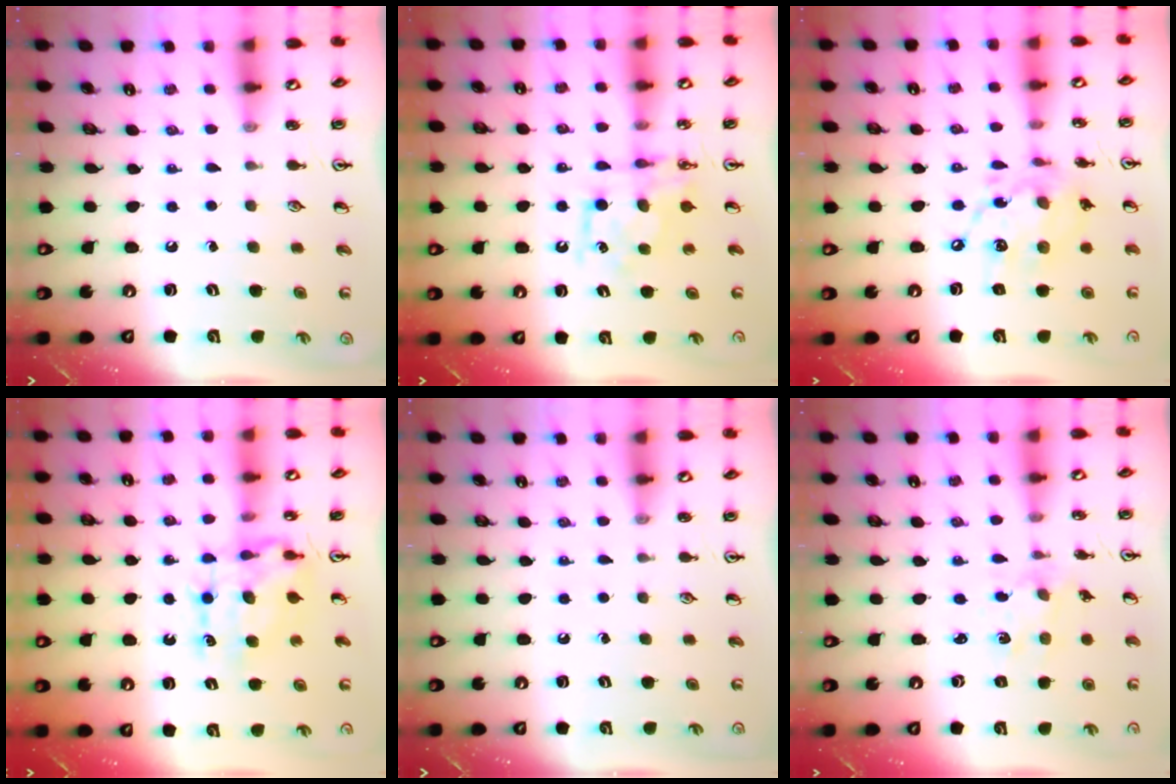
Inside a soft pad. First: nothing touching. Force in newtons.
{"total": 7.8, "press": 7.8, "slide": 0.3}
{"total": 12.8, "press": 12.8, "slide": 0.9}
{"total": 7.3, "press": 7.3, "slide": 0.9}
{"total": 0.0}
{"total": 1.1, "press": 1.1, "slide": 0.3}